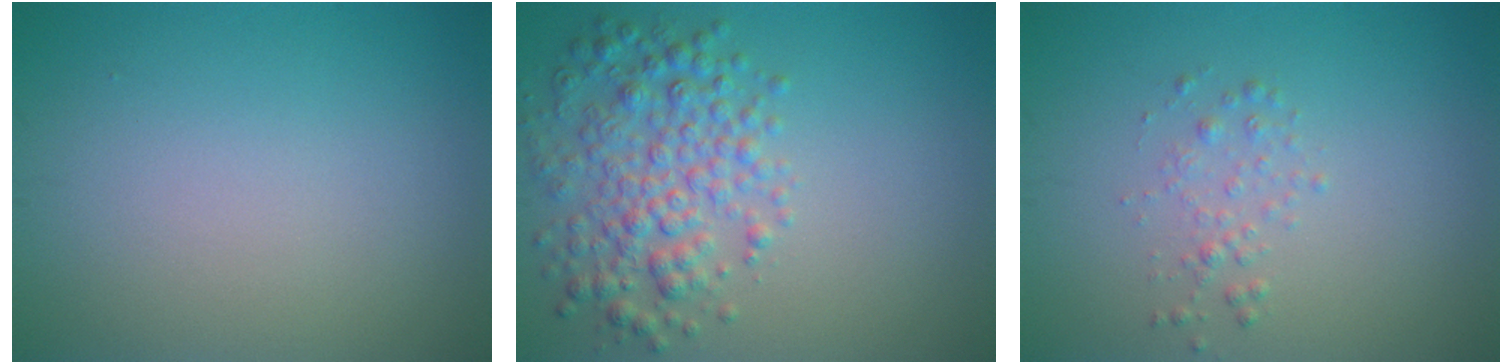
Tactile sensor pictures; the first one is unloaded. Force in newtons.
{"total": 4.8, "press": 4.8, "slide": 0.1}
{"total": 1.3, "press": 1.3, "slide": 0.0}